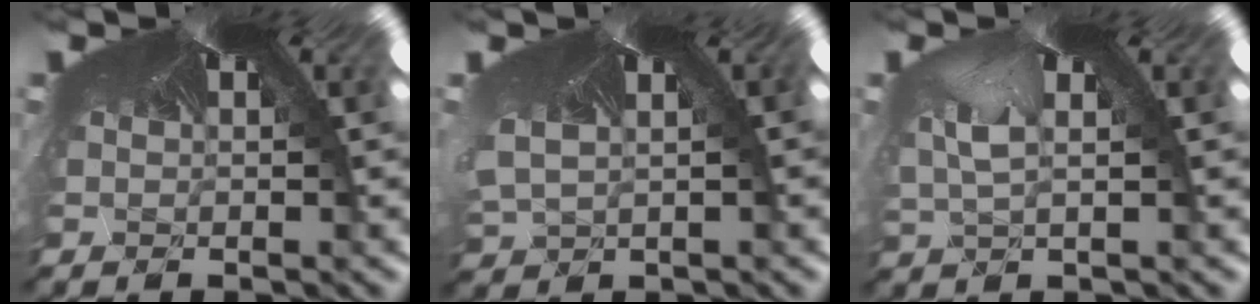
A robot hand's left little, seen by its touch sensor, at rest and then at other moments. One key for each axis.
{"total": 1.4, "fx": -1.2, "fy": 0.5, "fz": -0.5, "tx": -0.014, "ty": -0.029, "tz": 0.010}
{"total": 1.9, "fx": -1.8, "fy": 0.5, "fz": 0.4, "tx": -0.036, "ty": -0.031, "tz": 0.011}